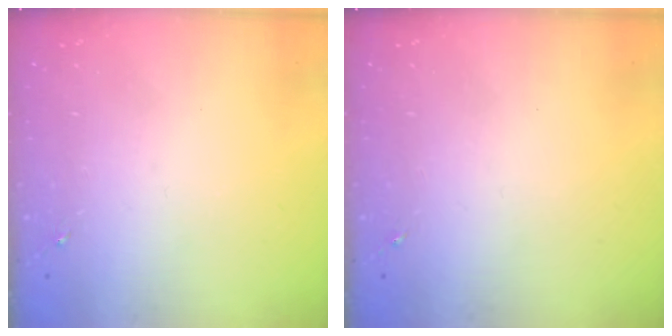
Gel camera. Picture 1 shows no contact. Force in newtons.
{"total": 0.0}